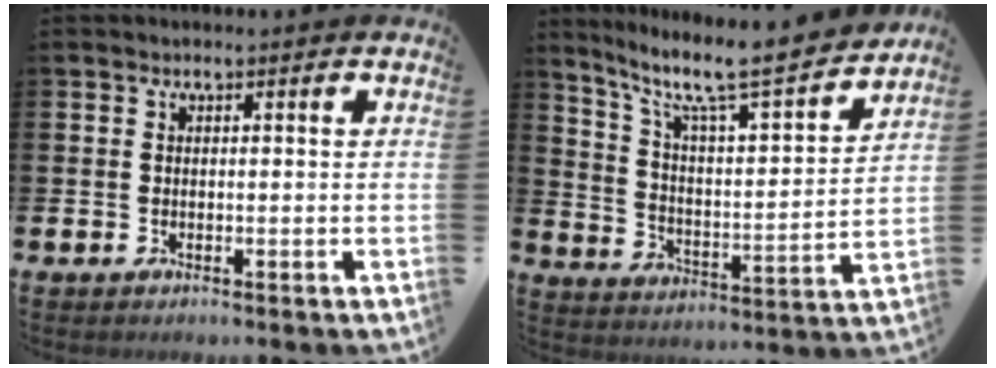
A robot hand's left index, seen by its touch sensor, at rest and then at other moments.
{"total": 9.2, "force": [7.9, 1.0, 4.5], "torque": [-0.115, -0.062, 0.128]}